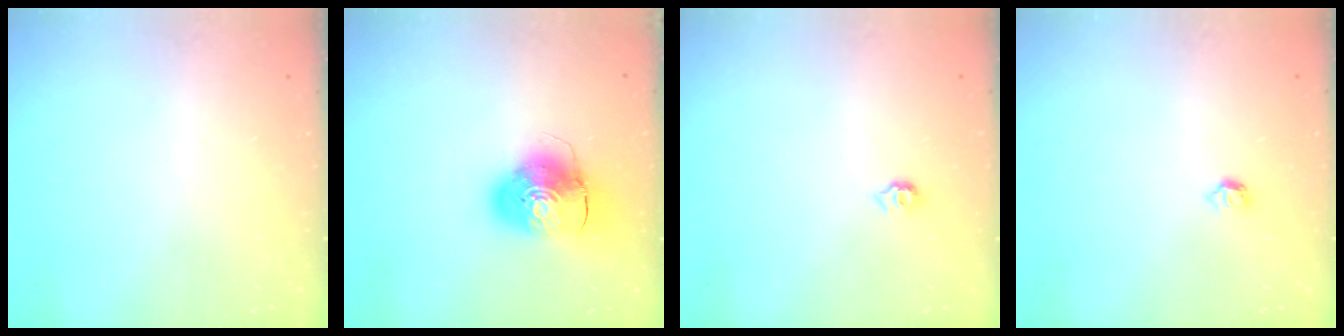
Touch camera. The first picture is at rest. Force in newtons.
{"total": 10.4, "press": 10.2, "slide": 1.7}
{"total": 5.3, "press": 5.2, "slide": 0.8}
{"total": 4.0, "press": 4.0, "slide": 0.8}